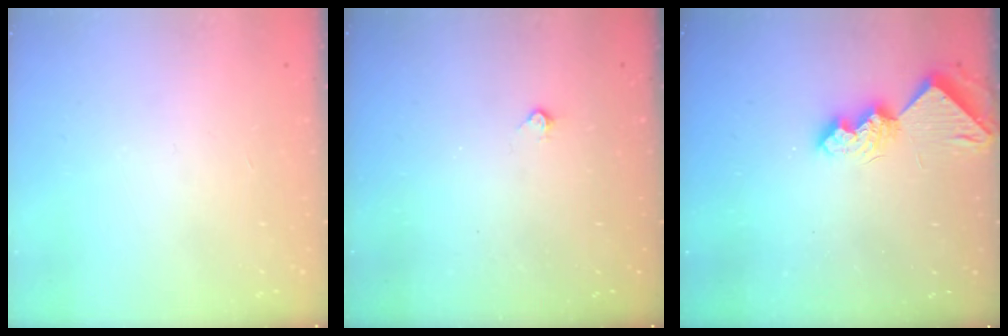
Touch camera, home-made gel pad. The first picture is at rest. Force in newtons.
{"total": 2.2, "press": 2.2, "slide": 0.4}
{"total": 9.5, "press": 9.5, "slide": 0.9}